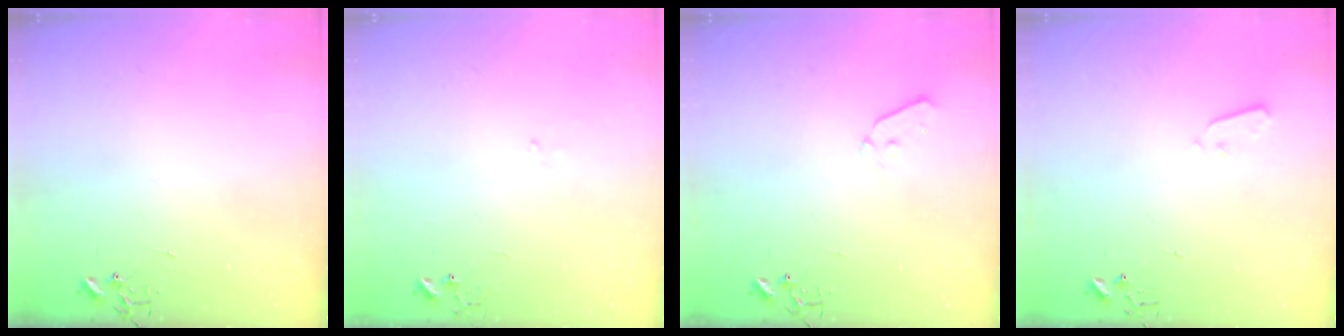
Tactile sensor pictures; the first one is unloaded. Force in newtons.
{"total": 5.8, "press": 5.8, "slide": 0.7}
{"total": 4.9, "press": 4.8, "slide": 0.7}
{"total": 2.9, "press": 2.9, "slide": 0.4}